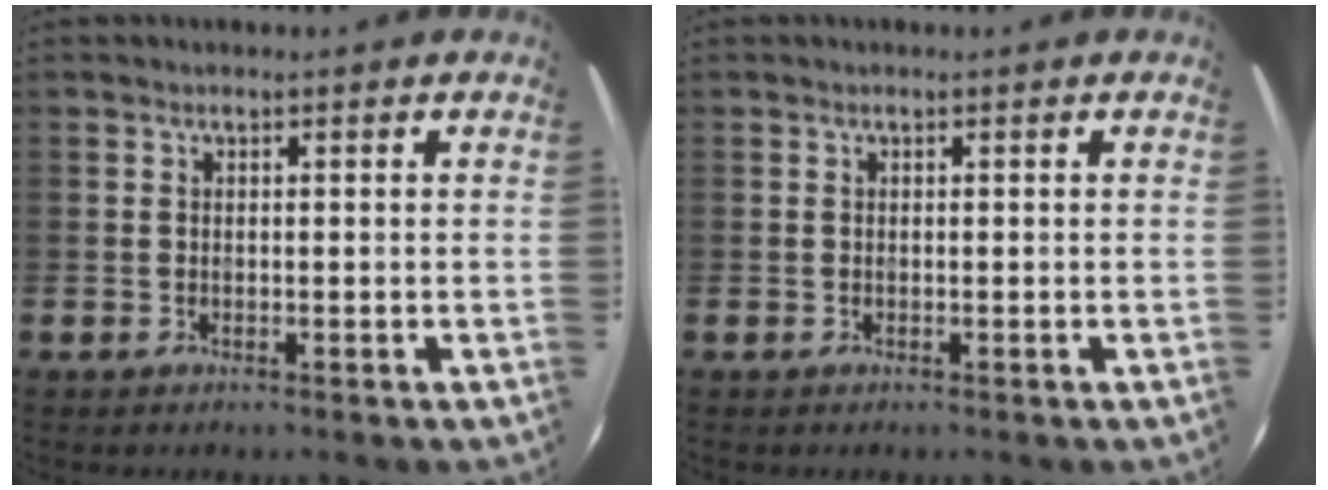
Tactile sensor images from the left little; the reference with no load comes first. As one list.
[{"total": 0.0}]